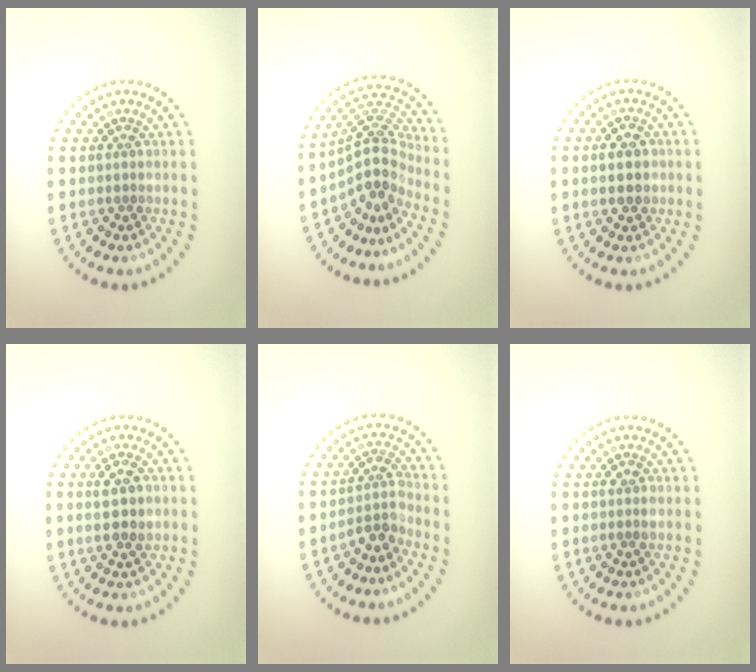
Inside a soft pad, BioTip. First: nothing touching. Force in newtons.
{"total": 4.2, "press": 3.0, "slide": 2.9}
{"total": 3.5, "press": 3.5, "slide": 0.2}
{"total": 3.1, "press": 3.0, "slide": 0.6}
{"total": 2.5, "press": 1.9, "slide": 1.6}
{"total": 1.1, "press": 1.1, "slide": 0.4}